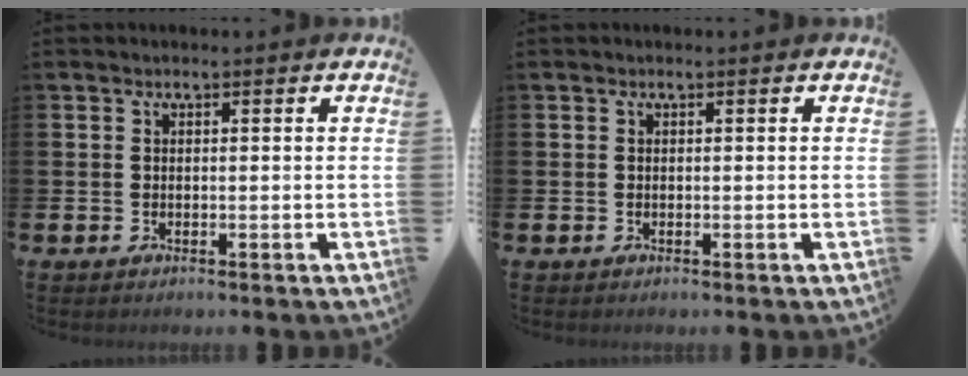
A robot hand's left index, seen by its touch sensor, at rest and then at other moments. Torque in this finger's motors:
{"motor_torque": [0.00, 0.00, 0.00, -0.01]}